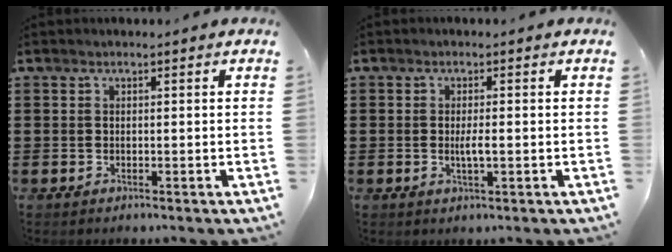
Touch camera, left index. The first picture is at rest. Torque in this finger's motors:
{"motor_torque": [0.07, 0.05, 0.04, 0.05]}